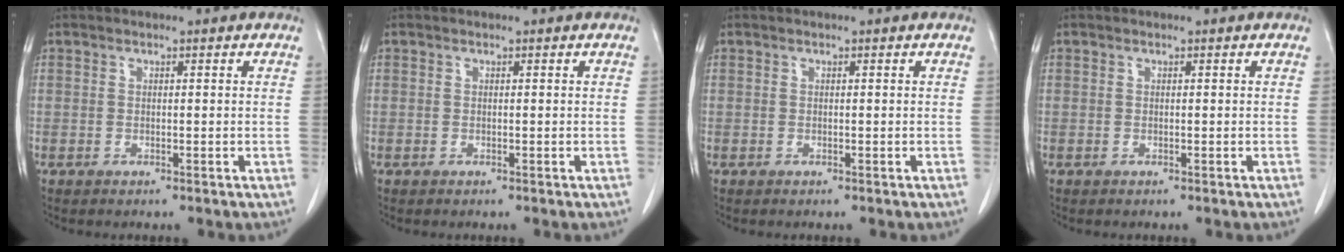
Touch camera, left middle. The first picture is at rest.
{"total": 0.0}
{"total": 0.0}
{"total": 0.0}